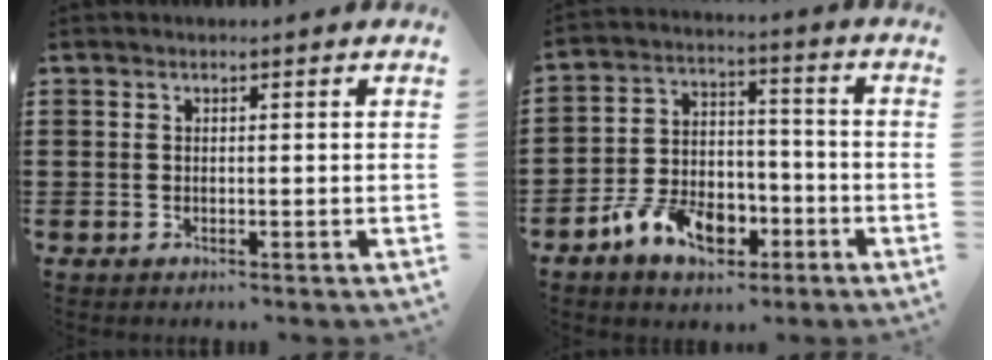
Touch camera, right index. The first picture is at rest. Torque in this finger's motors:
{"motor_torque": [1.15, 0.99, 0.30, 0.07]}